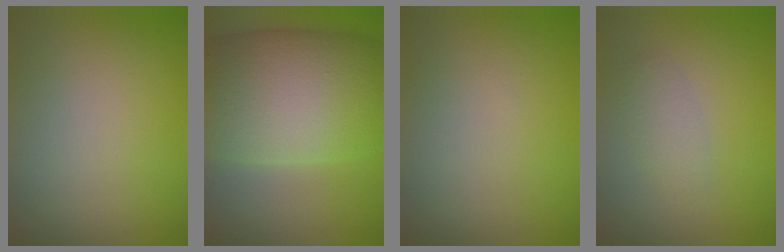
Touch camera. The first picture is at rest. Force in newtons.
{"total": 13.7, "press": 13.7, "slide": 0.4}
{"total": 0.0}
{"total": 1.8, "press": 1.8, "slide": 0.0}